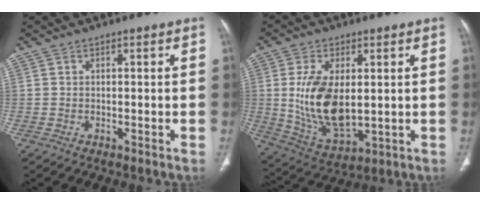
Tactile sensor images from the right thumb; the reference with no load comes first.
{"total": 14.4, "force": [1.0, 7.7, 12.2], "torque": [-0.225, -0.019, 0.034]}